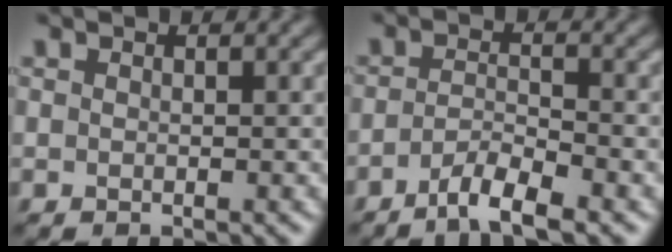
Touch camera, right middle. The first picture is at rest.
{"total": 3.4, "force": [-2.4, 0.6, 2.4], "torque": [-0.043, 0.000, -0.051]}